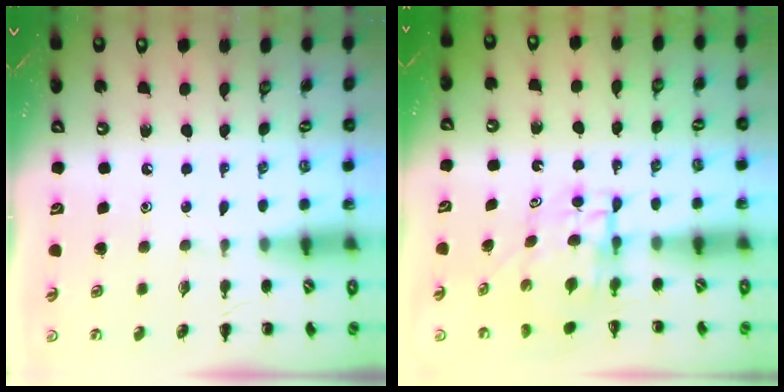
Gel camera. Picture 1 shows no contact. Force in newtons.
{"total": 4.8, "press": 4.8, "slide": 0.4}